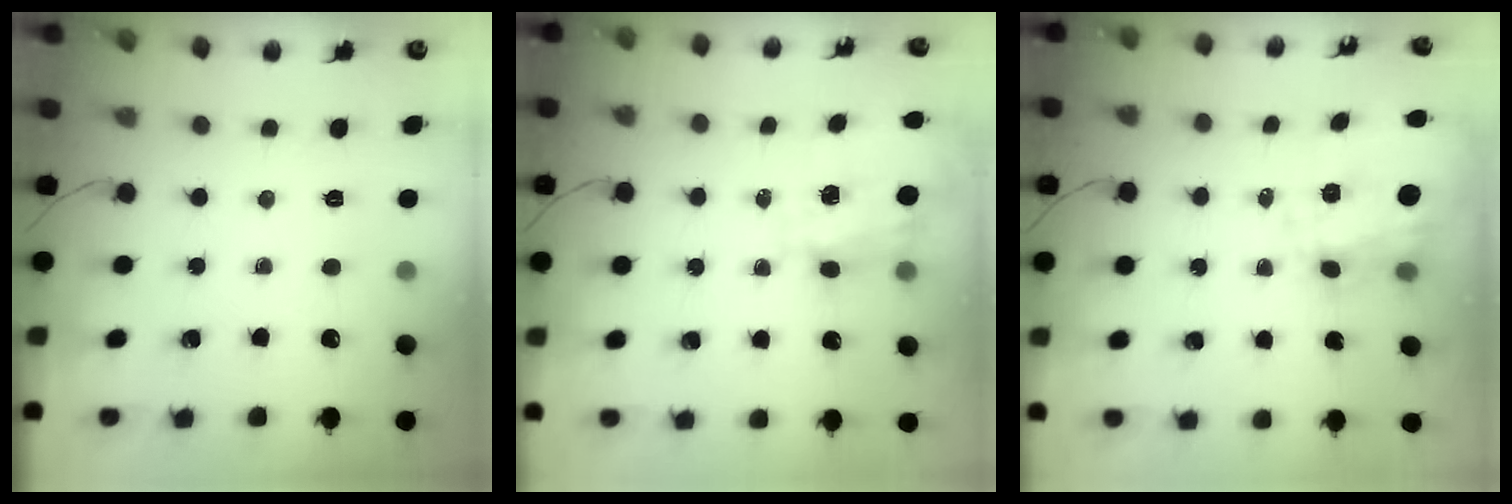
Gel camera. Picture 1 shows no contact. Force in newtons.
{"total": 3.5, "press": 3.3, "slide": 1.1}
{"total": 11.1, "press": 11.0, "slide": 1.4}